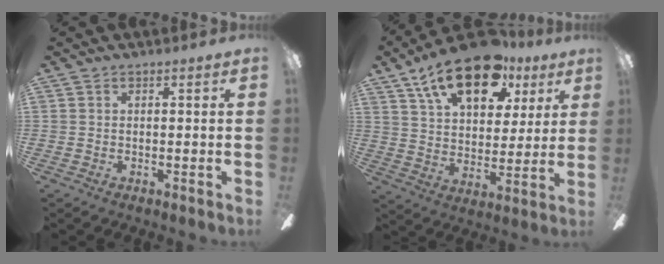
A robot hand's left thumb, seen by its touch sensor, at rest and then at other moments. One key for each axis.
{"total": 19.9, "fx": 12.1, "fy": 10.0, "fz": 12.3, "tx": -0.201, "ty": -0.053, "tz": 0.207}